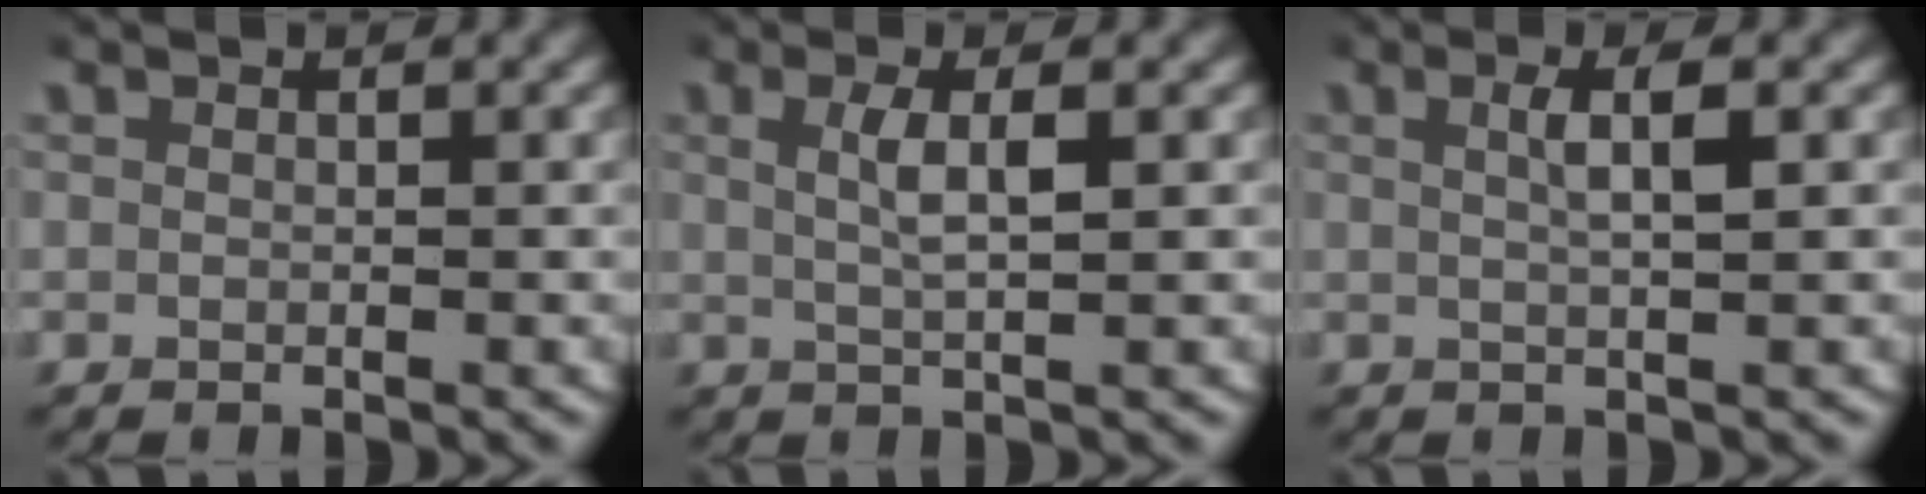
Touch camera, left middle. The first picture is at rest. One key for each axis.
{"total": 2.3, "fx": 0.6, "fy": 0.2, "fz": 2.2, "tx": -0.043, "ty": -0.003, "tz": 0.014}
{"total": 2.2, "fx": 0.6, "fy": 0.1, "fz": 2.1, "tx": -0.036, "ty": 0.003, "tz": 0.009}